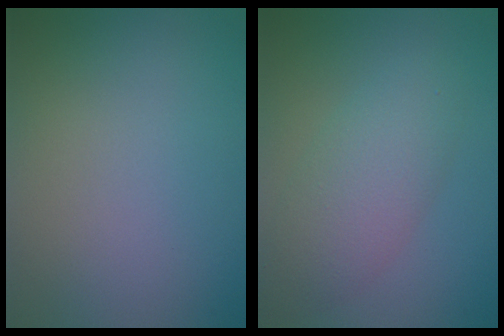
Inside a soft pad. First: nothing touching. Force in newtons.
{"total": 4.2, "press": 4.2, "slide": 0.2}